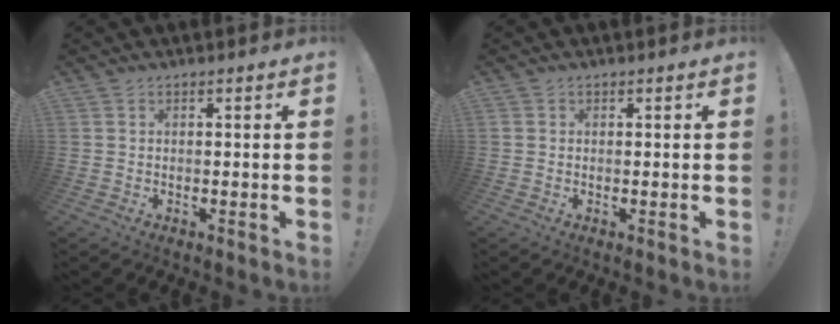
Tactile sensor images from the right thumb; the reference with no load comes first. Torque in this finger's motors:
{"motor_torque": [0.11, -0.24, -0.05, 0.13, -0.03]}